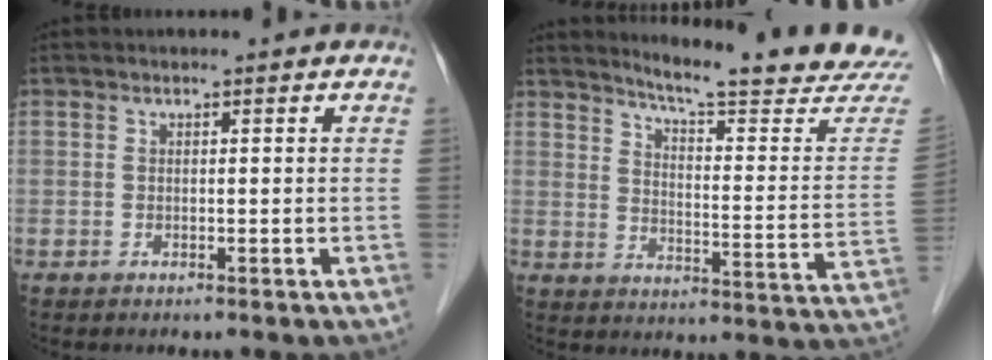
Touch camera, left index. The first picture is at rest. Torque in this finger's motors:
{"motor_torque": [-0.08, -0.15, 0.13, 0.05]}